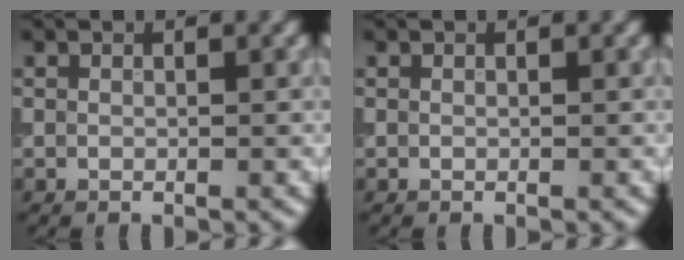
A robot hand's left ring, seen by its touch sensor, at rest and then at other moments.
{"total": 0.0}